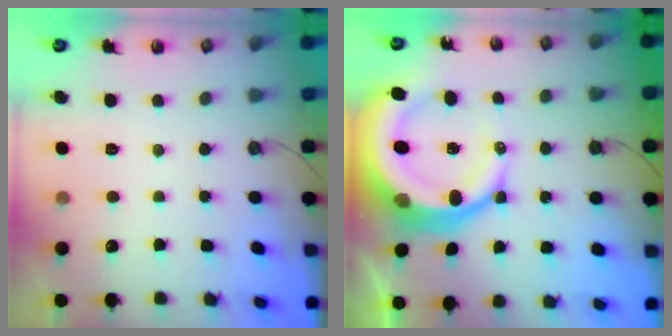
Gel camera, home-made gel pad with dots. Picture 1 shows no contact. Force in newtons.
{"total": 18.7, "press": 18.6, "slide": 1.9}